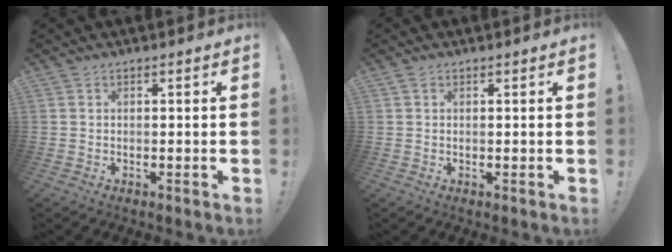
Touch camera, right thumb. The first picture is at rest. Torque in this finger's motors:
{"motor_torque": [-0.04, 0.10, 0.21, -0.13, -0.01]}